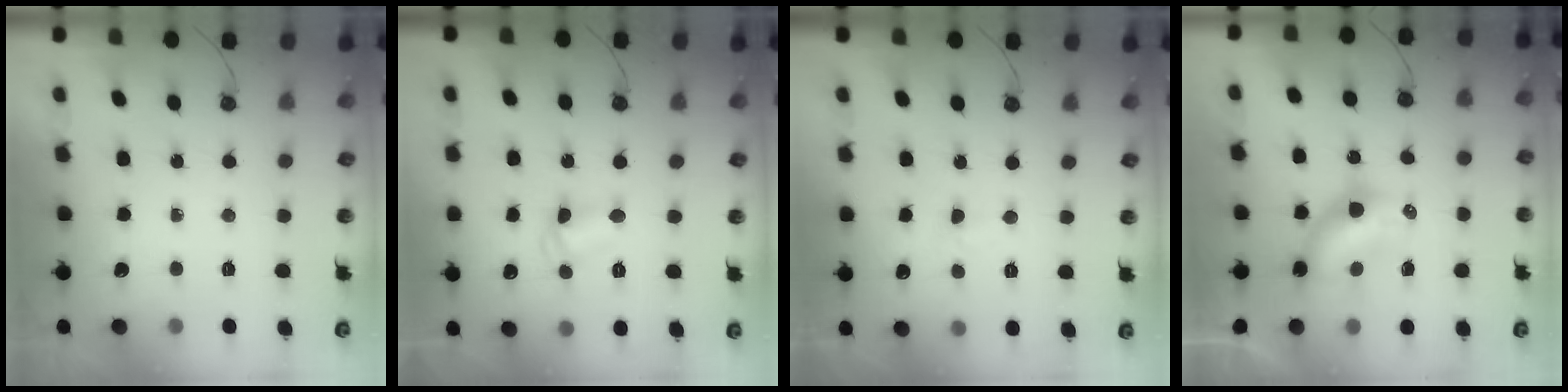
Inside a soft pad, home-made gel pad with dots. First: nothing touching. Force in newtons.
{"total": 6.2, "press": 6.2, "slide": 0.5}
{"total": 2.4, "press": 2.4, "slide": 0.5}
{"total": 6.1, "press": 6.1, "slide": 0.1}